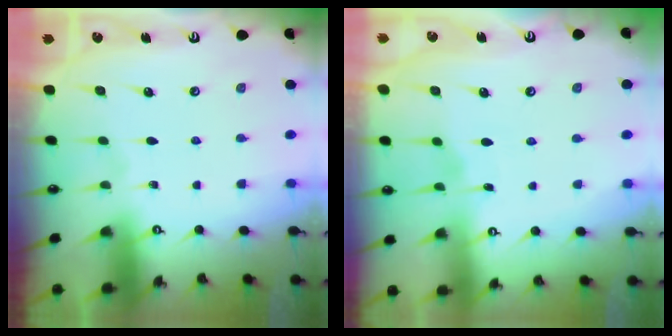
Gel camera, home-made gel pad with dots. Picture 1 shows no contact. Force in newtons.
{"total": 2.6, "press": 2.6, "slide": 0.3}